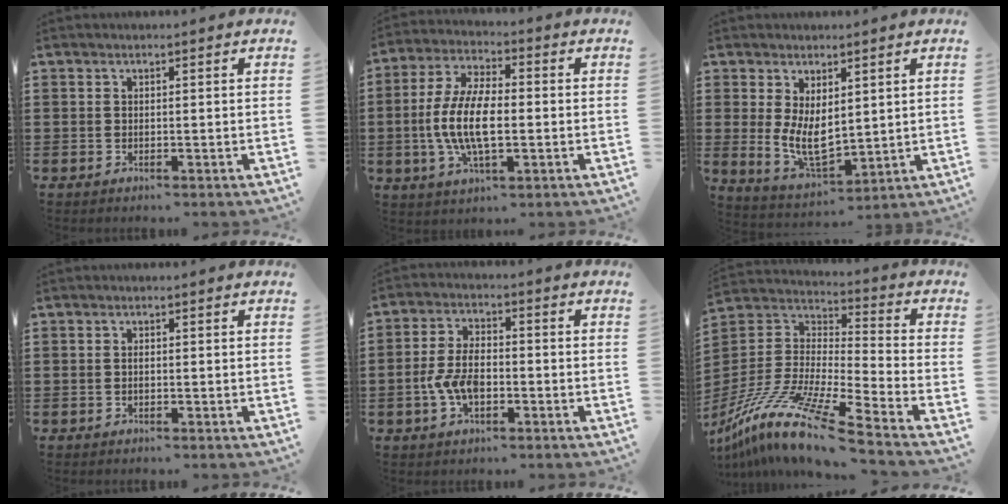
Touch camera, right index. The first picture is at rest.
{"total": 10.3, "force": [-1.4, 4.4, 9.2], "torque": [-0.206, -0.008, -0.032]}
{"total": 6.3, "force": [1.1, 3.6, 5.0], "torque": [-0.102, -0.003, 0.021]}
{"total": 0.6, "force": [-0.1, 0.3, 0.5], "torque": [-0.013, -0.002, -0.002]}
{"total": 6.3, "force": [-1.7, 3.4, 5.0], "torque": [-0.122, 0.000, -0.038]}
{"total": 14.2, "force": [-11.6, 0.1, 8.1], "torque": [-0.177, -0.001, -0.229]}